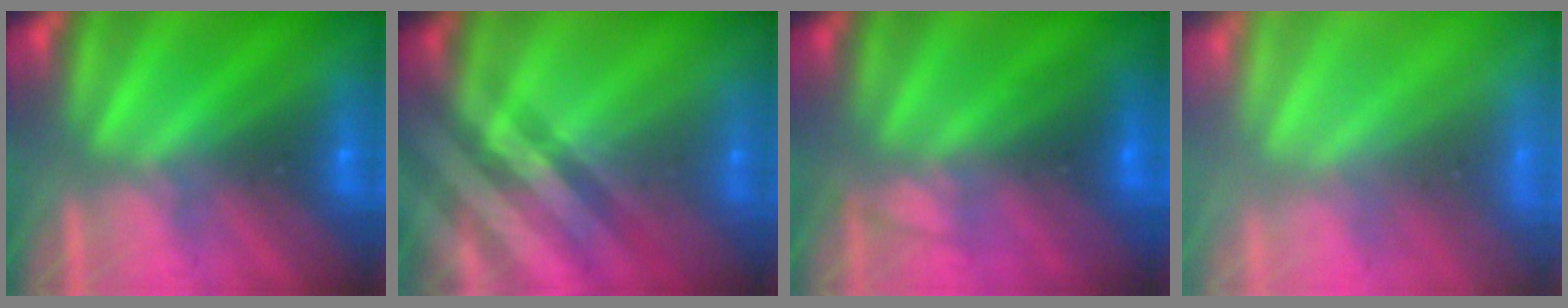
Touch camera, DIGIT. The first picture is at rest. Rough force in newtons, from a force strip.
{"total": 2.4}
{"total": 3.5}
{"total": 8.0}